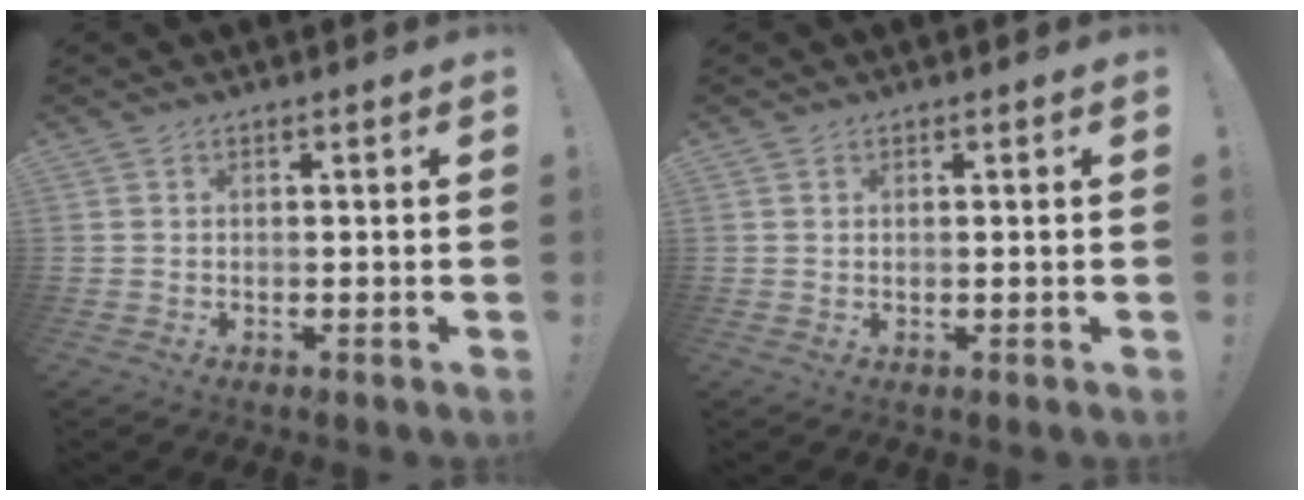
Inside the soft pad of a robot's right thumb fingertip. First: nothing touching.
{"total": 0.7, "force": [0.6, 0.2, 0.0], "torque": [0.009, -0.005, 0.011]}